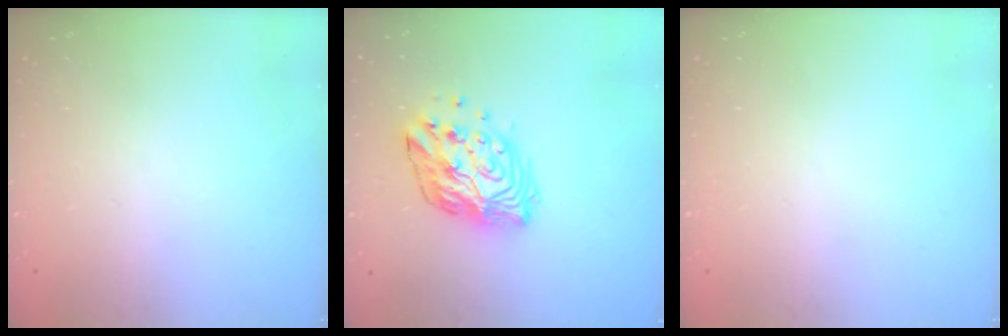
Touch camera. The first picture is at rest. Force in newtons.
{"total": 14.2, "press": 14.2, "slide": 1.3}
{"total": 0.0}